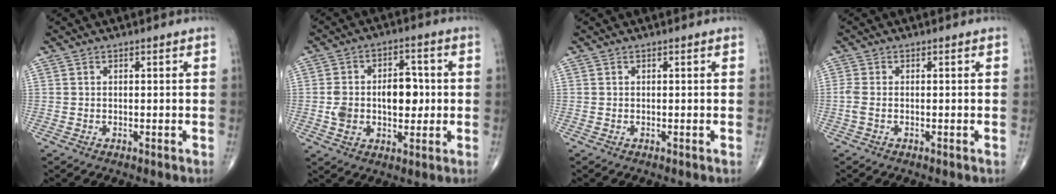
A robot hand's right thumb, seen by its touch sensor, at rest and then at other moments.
{"total": 11.0, "force": [-0.2, 6.8, 8.6], "torque": [-0.119, 0.021, 0.001]}
{"total": 0.0}
{"total": 1.9, "force": [-0.4, 0.8, 1.7], "torque": [-0.052, -0.002, -0.009]}